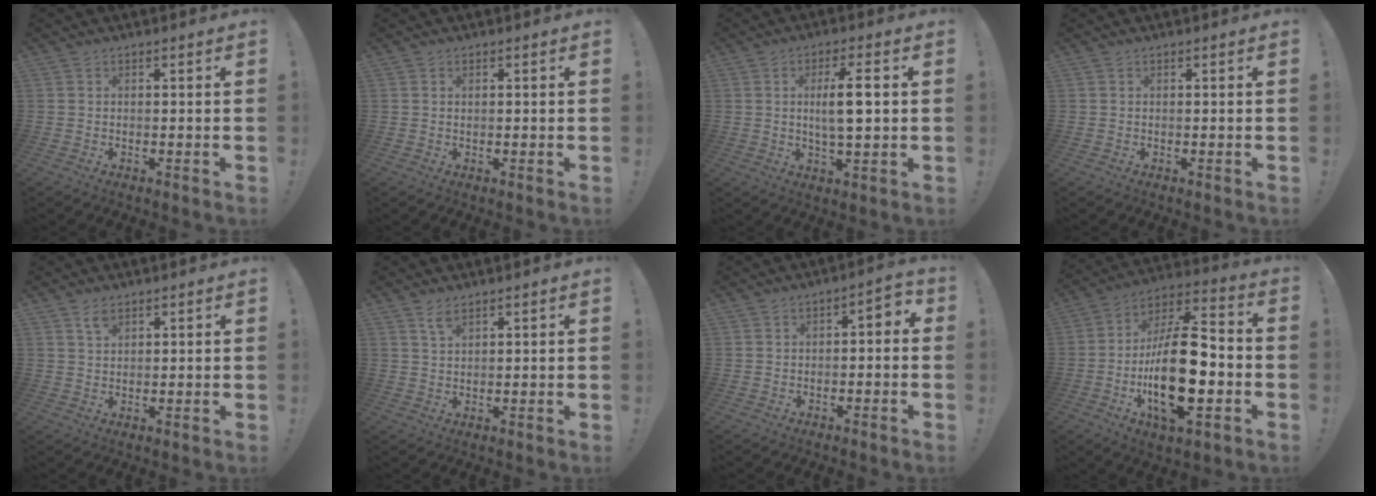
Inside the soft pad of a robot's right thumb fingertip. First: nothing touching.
{"total": 0.5, "force": [0.3, 0.4, 0.1], "torque": [-0.010, 0.005, 0.008]}
{"total": 8.8, "force": [1.2, 2.1, 8.5], "torque": [-0.152, -0.006, 0.013]}
{"total": 0.0}
{"total": 2.8, "force": [1.8, 1.2, 1.8], "torque": [-0.030, -0.007, 0.031]}
{"total": 2.9, "force": [1.9, 0.8, 2.0], "torque": [-0.034, -0.007, 0.033]}
{"total": 3.3, "force": [-1.9, 1.6, 2.2], "torque": [-0.023, 0.007, -0.040]}
{"total": 23.7, "force": [-5.1, 9.7, 21.0], "torque": [-0.394, 0.022, -0.082]}